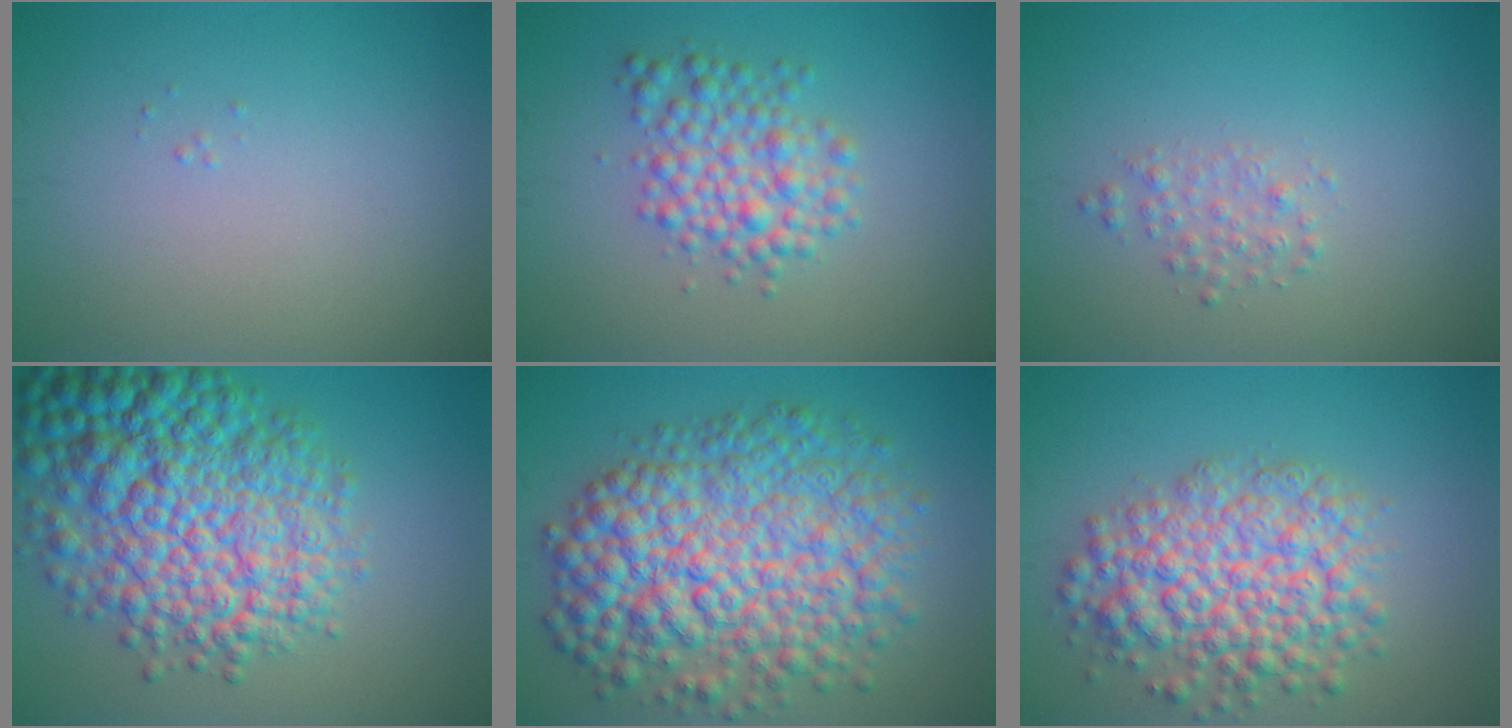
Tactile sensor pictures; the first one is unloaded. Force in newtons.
{"total": 4.1, "press": 4.1, "slide": 0.1}
{"total": 1.4, "press": 1.4, "slide": 0.0}
{"total": 11.6, "press": 11.6, "slide": 0.2}
{"total": 11.0, "press": 11.0, "slide": 0.1}
{"total": 7.1, "press": 7.1, "slide": 0.3}